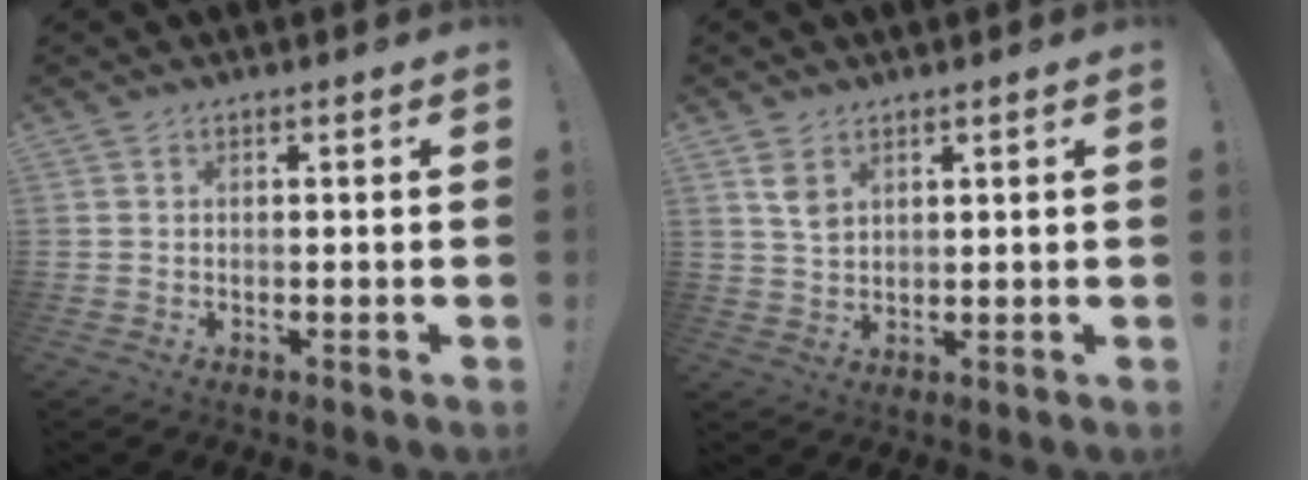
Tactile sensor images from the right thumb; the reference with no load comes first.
{"total": 4.7, "force": [2.5, 2.6, 2.9], "torque": [-0.038, -0.011, 0.044]}